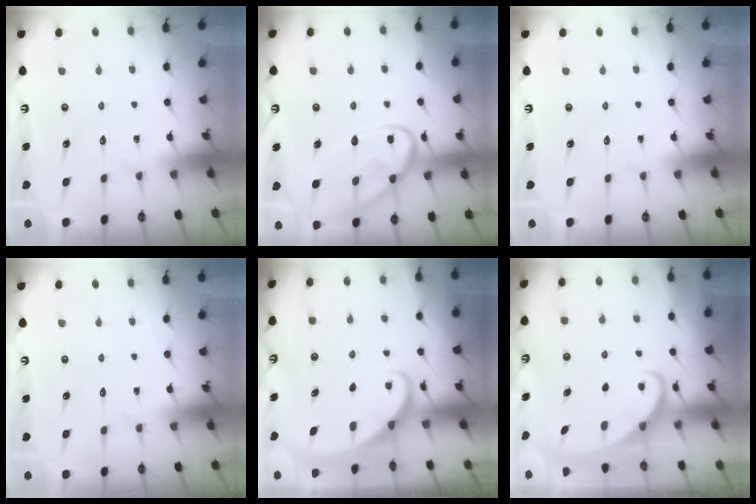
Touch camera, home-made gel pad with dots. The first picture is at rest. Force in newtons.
{"total": 14.9, "press": 14.8, "slide": 1.5}
{"total": 0.0}
{"total": 0.0}
{"total": 1.8, "press": 1.8, "slide": 0.1}
{"total": 2.1, "press": 2.1, "slide": 0.3}